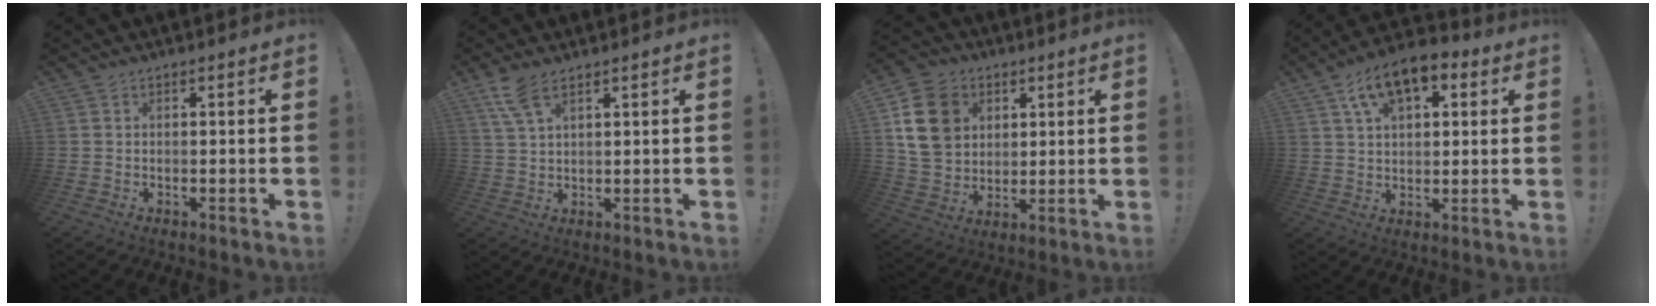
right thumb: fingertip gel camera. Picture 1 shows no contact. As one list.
[{"total": 6.5, "force": [4.2, 2.0, 4.6], "torque": [-0.093, -0.010, 0.079]}, {"total": 15.7, "force": [4.9, 12.6, 8.0], "torque": [-0.132, -0.012, 0.102]}, {"total": 12.1, "force": [6.1, 6.6, 8.0], "torque": [-0.137, -0.016, 0.114]}]